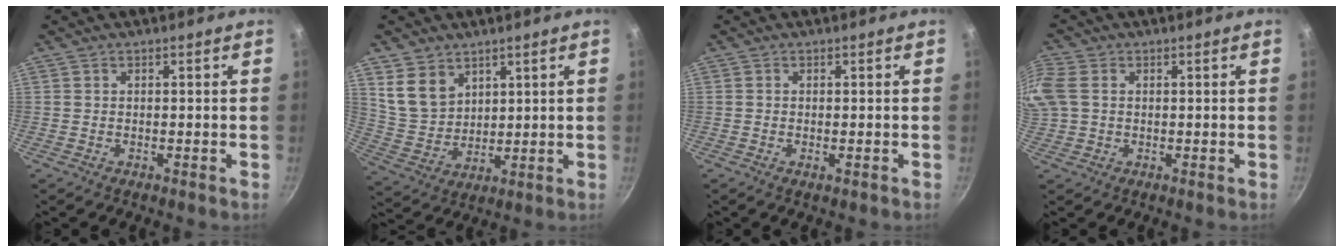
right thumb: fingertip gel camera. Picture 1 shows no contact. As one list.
[{"total": 8.7, "force": [4.7, 6.2, 3.8], "torque": [-0.050, -0.021, 0.107]}, {"total": 1.1, "force": [-0.3, 0.2, 1.0], "torque": [-0.023, -0.001, -0.007]}, {"total": 5.7, "force": [0.9, 4.3, 3.7], "torque": [-0.084, 0.008, 0.015]}]